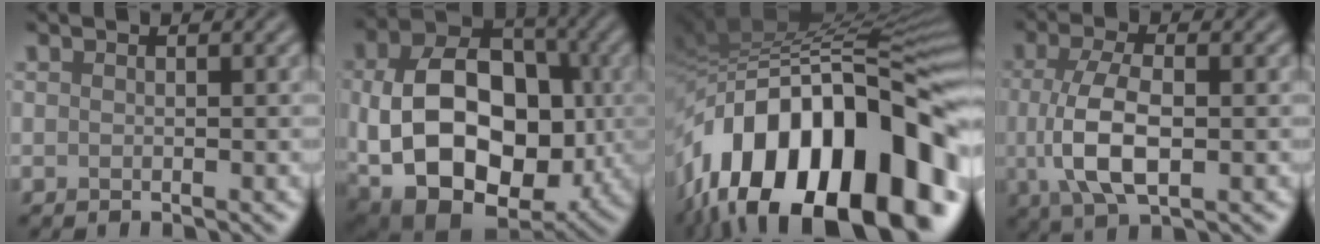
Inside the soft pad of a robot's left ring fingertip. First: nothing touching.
{"total": 15.9, "force": [-1.9, 10.8, 11.5], "torque": [-0.177, -0.016, -0.023]}
{"total": 19.3, "force": [-8.1, 10.1, 14.3], "torque": [-0.223, 0.014, -0.140]}
{"total": 6.3, "force": [-0.4, 2.8, 5.7], "torque": [-0.124, -0.004, -0.007]}